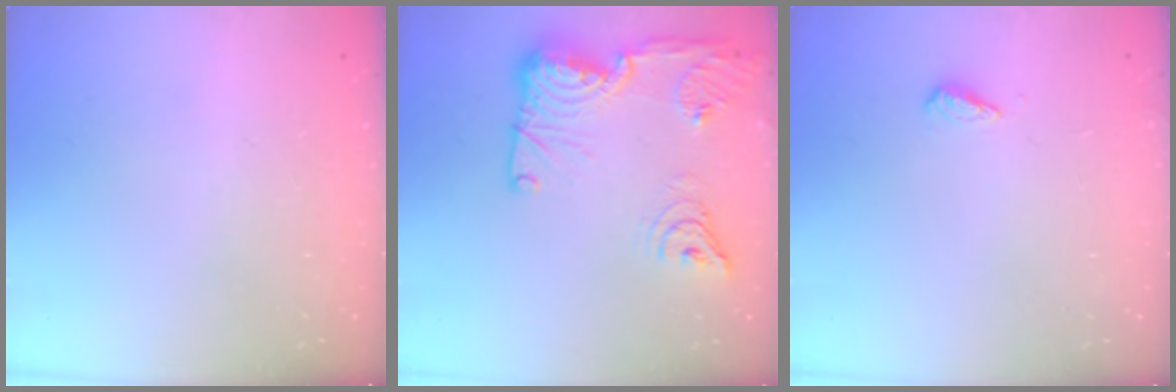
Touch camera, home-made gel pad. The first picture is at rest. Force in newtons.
{"total": 21.8, "press": 20.6, "slide": 6.9}
{"total": 2.7, "press": 2.6, "slide": 0.4}